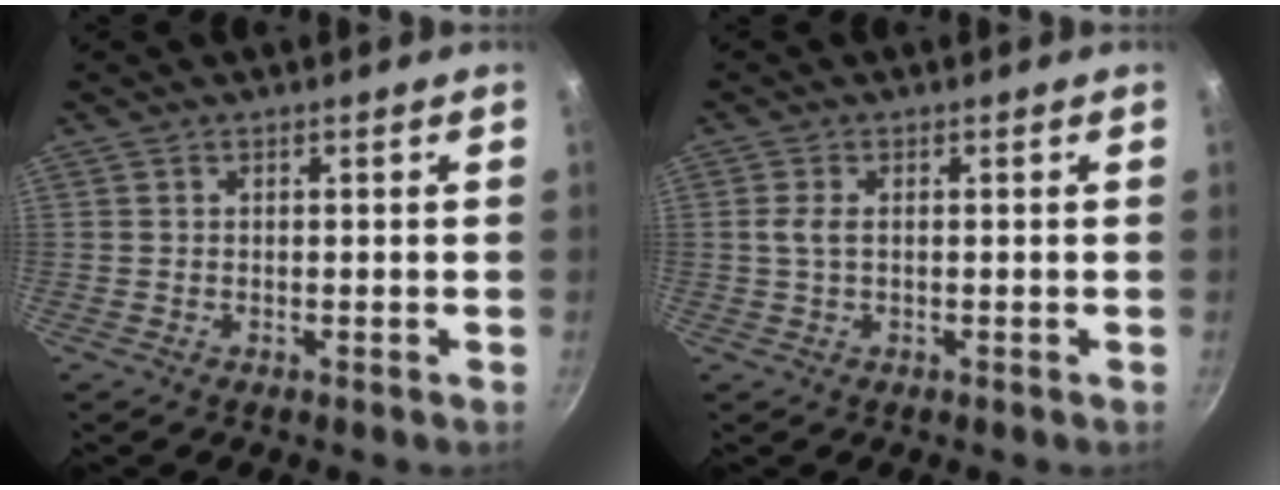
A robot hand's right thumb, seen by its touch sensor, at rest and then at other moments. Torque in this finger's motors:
{"motor_torque": [0.46, 0.42, 0.12, -0.20, 0.02]}